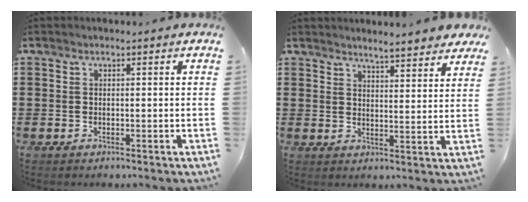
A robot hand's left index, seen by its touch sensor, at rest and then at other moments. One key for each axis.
{"total": 4.2, "fx": 4.1, "fy": -0.3, "fz": 0.7, "tx": -0.030, "ty": -0.018, "tz": 0.073}